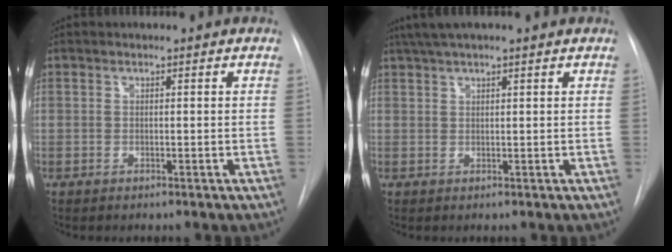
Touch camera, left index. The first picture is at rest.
{"total": 6.1, "force": [4.9, 0.1, 3.7], "torque": [-0.062, 0.039, 0.082]}